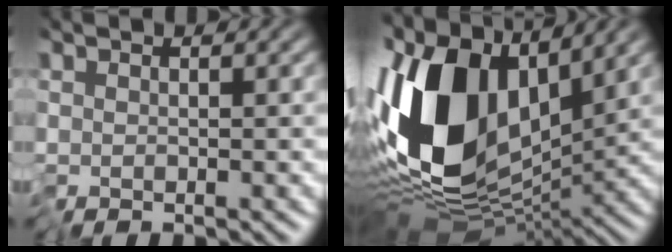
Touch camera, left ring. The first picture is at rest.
{"total": 14.8, "force": [0.5, 8.6, 12.0], "torque": [-0.258, 0.002, -0.006]}